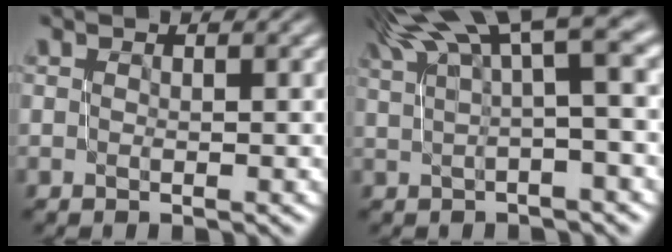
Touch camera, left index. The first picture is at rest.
{"total": 8.7, "force": [5.0, 1.6, 6.9], "torque": [-0.089, 0.032, 0.081]}